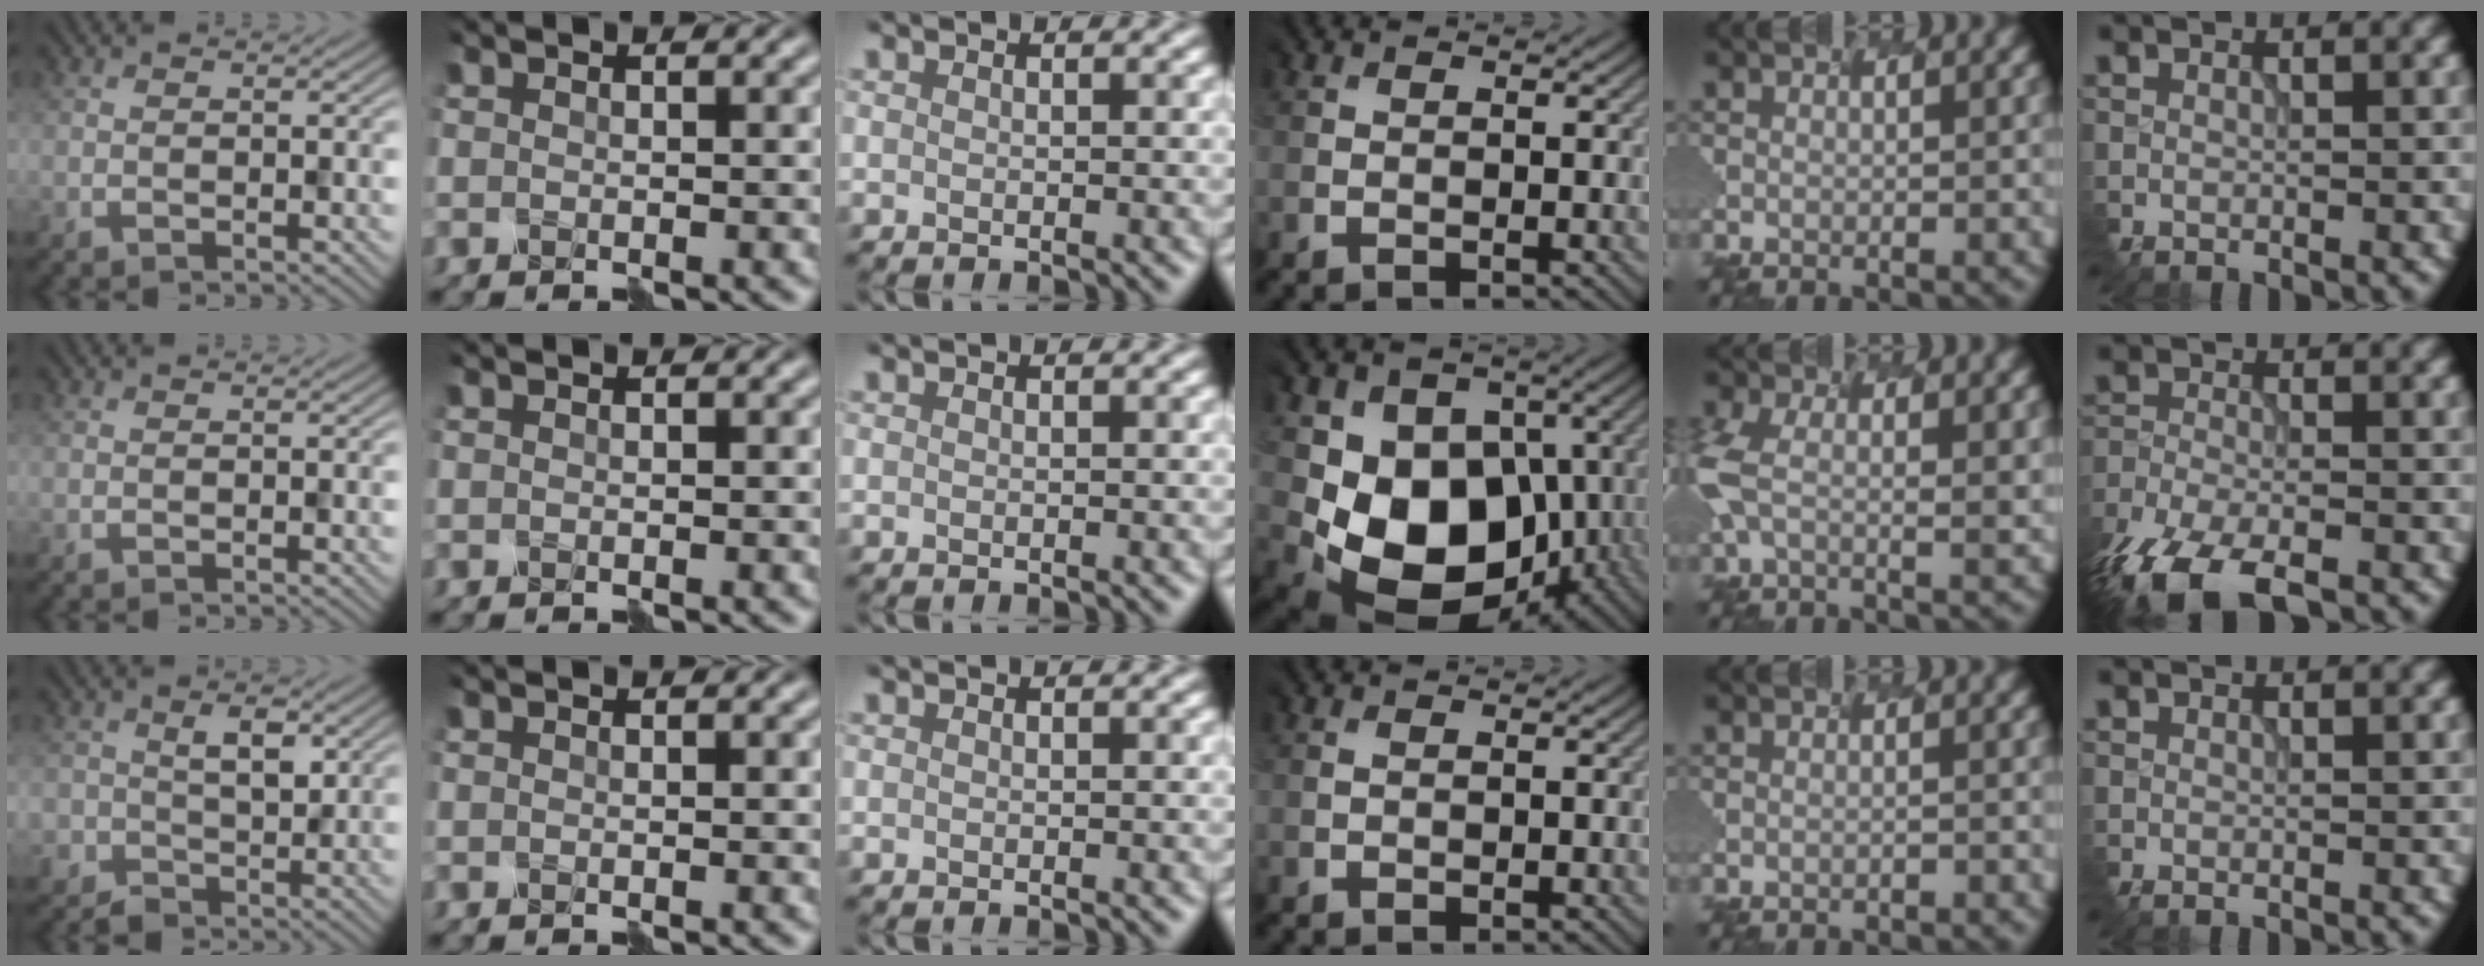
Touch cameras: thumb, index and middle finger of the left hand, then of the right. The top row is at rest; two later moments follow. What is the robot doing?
{"motion": "disassemble", "object": "velcro strap"}